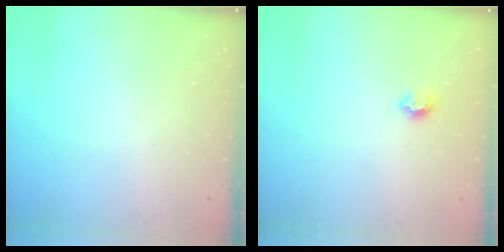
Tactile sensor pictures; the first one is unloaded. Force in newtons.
{"total": 6.0, "press": 5.9, "slide": 0.7}